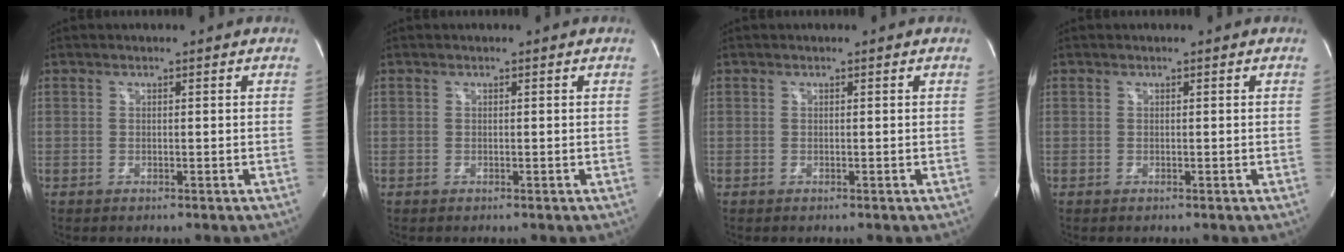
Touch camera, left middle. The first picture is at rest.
{"total": 0.0}
{"total": 0.0}
{"total": 0.0}